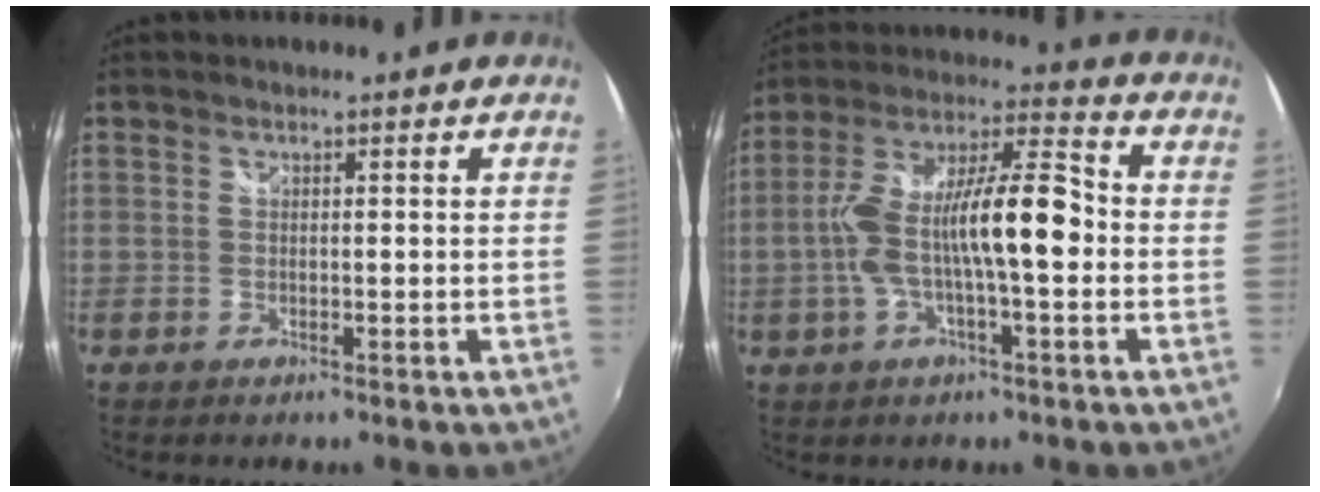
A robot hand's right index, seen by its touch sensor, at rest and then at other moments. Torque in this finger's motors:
{"motor_torque": [1.86, -0.28, 0.75, 0.21]}